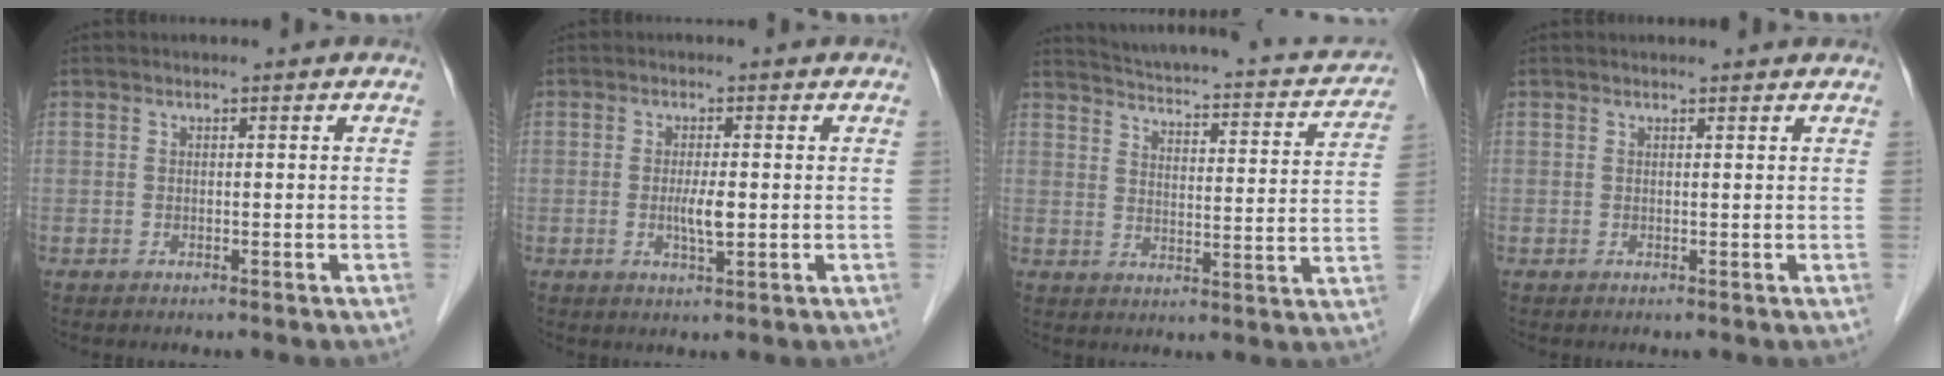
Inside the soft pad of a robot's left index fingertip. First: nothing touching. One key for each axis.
{"total": 2.8, "fx": -0.2, "fy": 0.4, "fz": 2.8, "tx": -0.054, "ty": -0.004, "tz": -0.002}
{"total": 18.2, "fx": 15.6, "fy": 4.9, "fz": 8.0, "tx": -0.109, "ty": 0.005, "tz": 0.185}
{"total": 2.8, "fx": 2.7, "fy": 0.4, "fz": 0.5, "tx": -0.011, "ty": 0.014, "tz": 0.028}